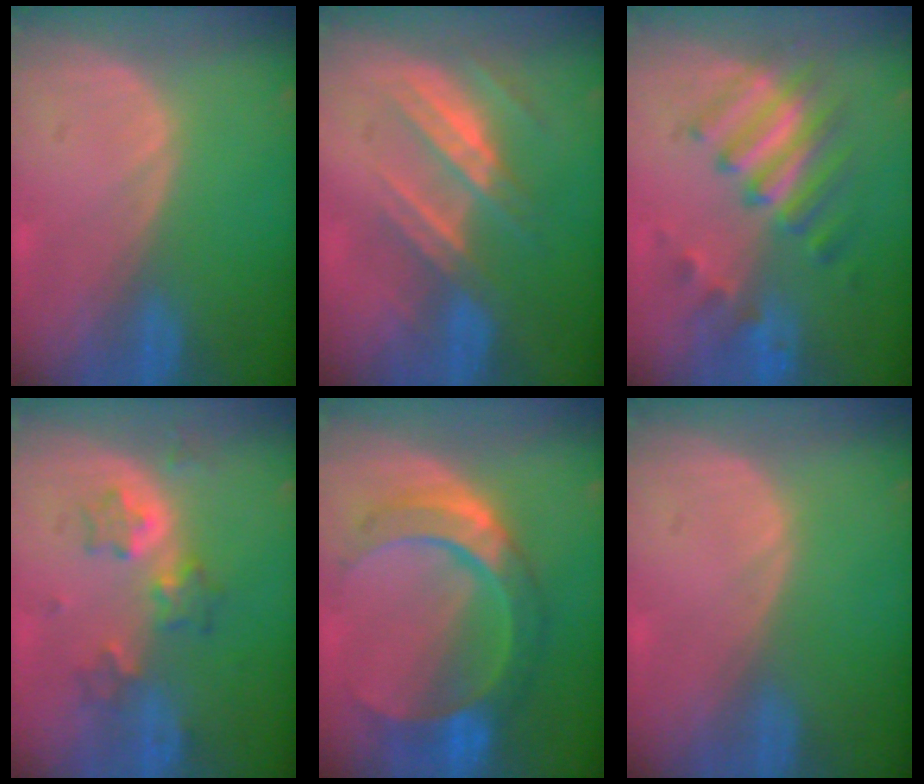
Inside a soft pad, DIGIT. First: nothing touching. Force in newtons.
{"total": 7.4, "press": 6.9, "slide": 2.7}
{"total": 7.6, "press": 7.5, "slide": 1.0}
{"total": 5.4, "press": 5.4, "slide": 0.6}
{"total": 9.5, "press": 9.5, "slide": 0.9}
{"total": 0.0}